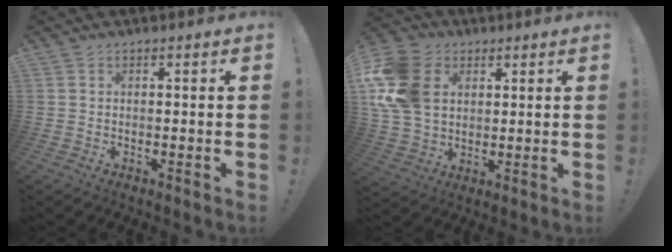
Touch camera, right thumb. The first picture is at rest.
{"total": 17.8, "force": [4.4, 13.7, 10.5], "torque": [-0.198, -0.010, 0.086]}